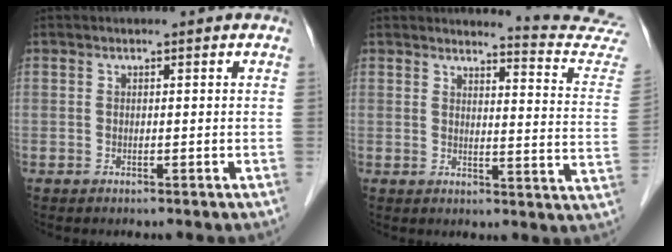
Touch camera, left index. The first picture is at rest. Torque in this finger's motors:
{"motor_torque": [-0.10, -0.12, 0.09, 0.01]}